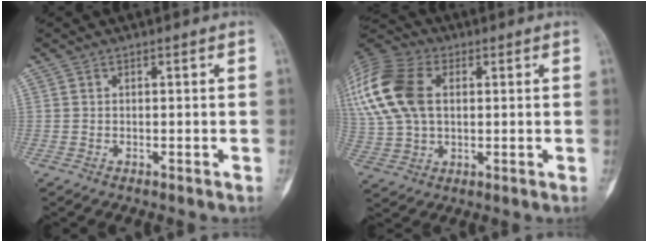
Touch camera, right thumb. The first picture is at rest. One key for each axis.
{"total": 23.2, "fx": 5.8, "fy": 15.7, "fz": 16.1, "tx": -0.396, "ty": 0.039, "tz": 0.112}